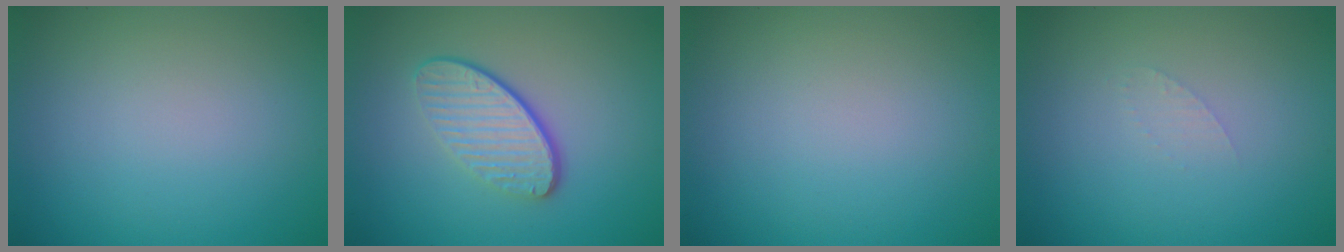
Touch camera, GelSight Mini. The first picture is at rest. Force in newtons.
{"total": 4.2, "press": 3.1, "slide": 2.8}
{"total": 0.0}
{"total": 0.7, "press": 0.7, "slide": 0.1}